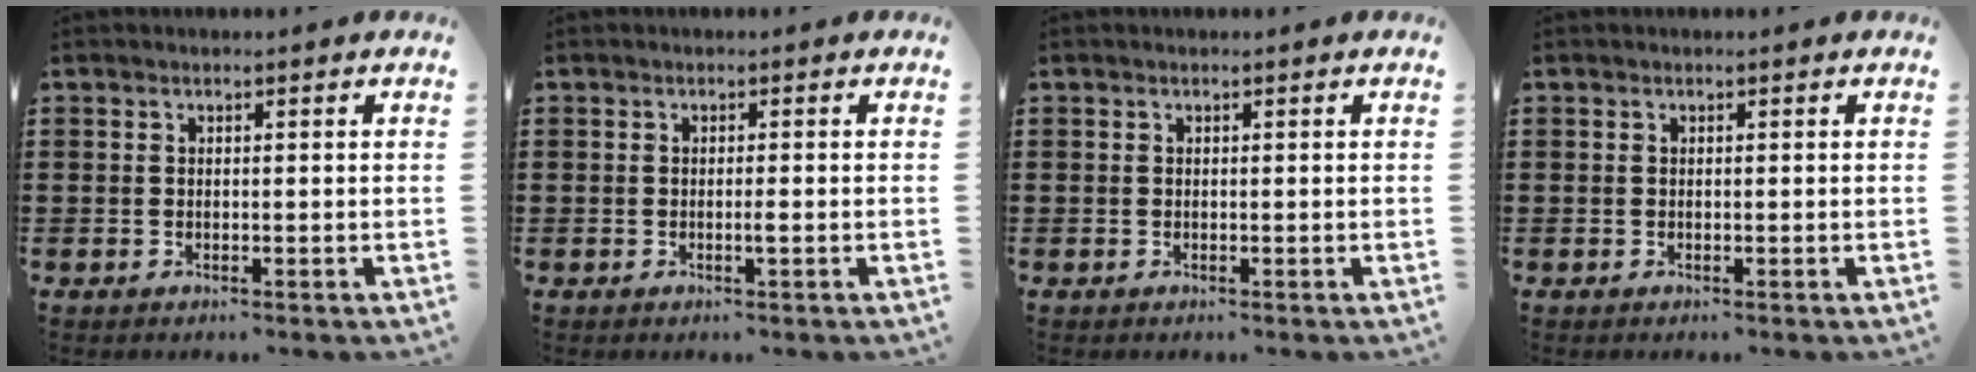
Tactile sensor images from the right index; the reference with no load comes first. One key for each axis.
{"total": 1.1, "fx": -0.4, "fy": 0.0, "fz": 1.0, "tx": -0.019, "ty": -0.004, "tz": -0.007}
{"total": 0.0}
{"total": 0.0}